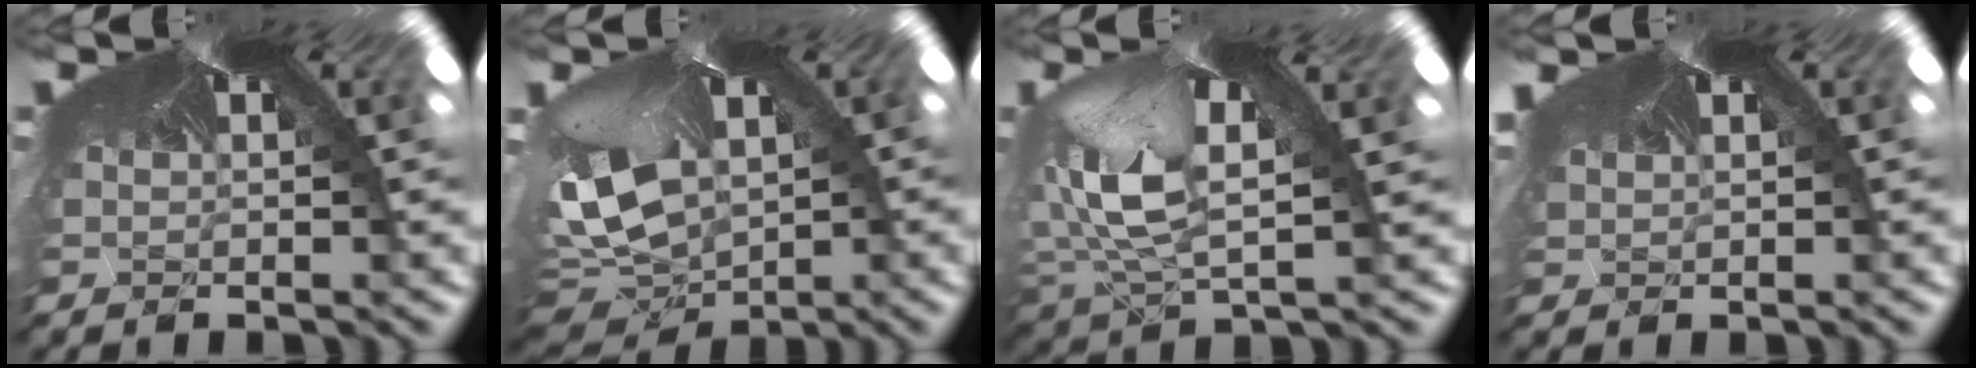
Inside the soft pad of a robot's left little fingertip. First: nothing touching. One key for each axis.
{"total": 5.0, "fx": -3.7, "fy": 3.2, "fz": 0.3, "tx": -0.076, "ty": -0.096, "tz": -0.011}
{"total": 4.5, "fx": -4.0, "fy": 2.2, "fz": 0.0, "tx": -0.085, "ty": -0.076, "tz": -0.025}
{"total": 1.3, "fx": 0.4, "fy": 1.1, "fz": 0.5, "tx": -0.033, "ty": 0.009, "tz": 0.014}